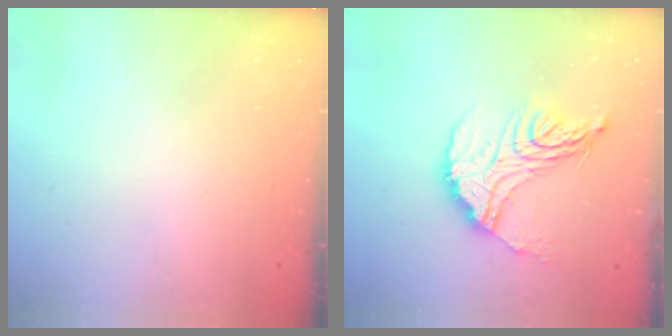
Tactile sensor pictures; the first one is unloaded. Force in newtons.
{"total": 16.8, "press": 16.8, "slide": 1.2}